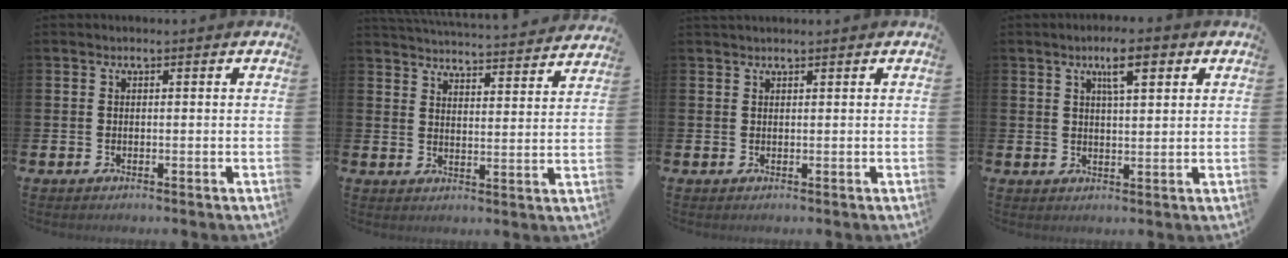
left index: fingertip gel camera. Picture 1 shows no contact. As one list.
[{"total": 5.0, "force": [5.0, 0.0, 0.2], "torque": [-0.020, -0.046, 0.086]}, {"total": 0.8, "force": [0.8, 0.1, 0.1], "torque": [0.007, -0.002, 0.012]}, {"total": 5.7, "force": [3.5, 1.6, 4.2], "torque": [-0.064, -0.010, 0.053]}]